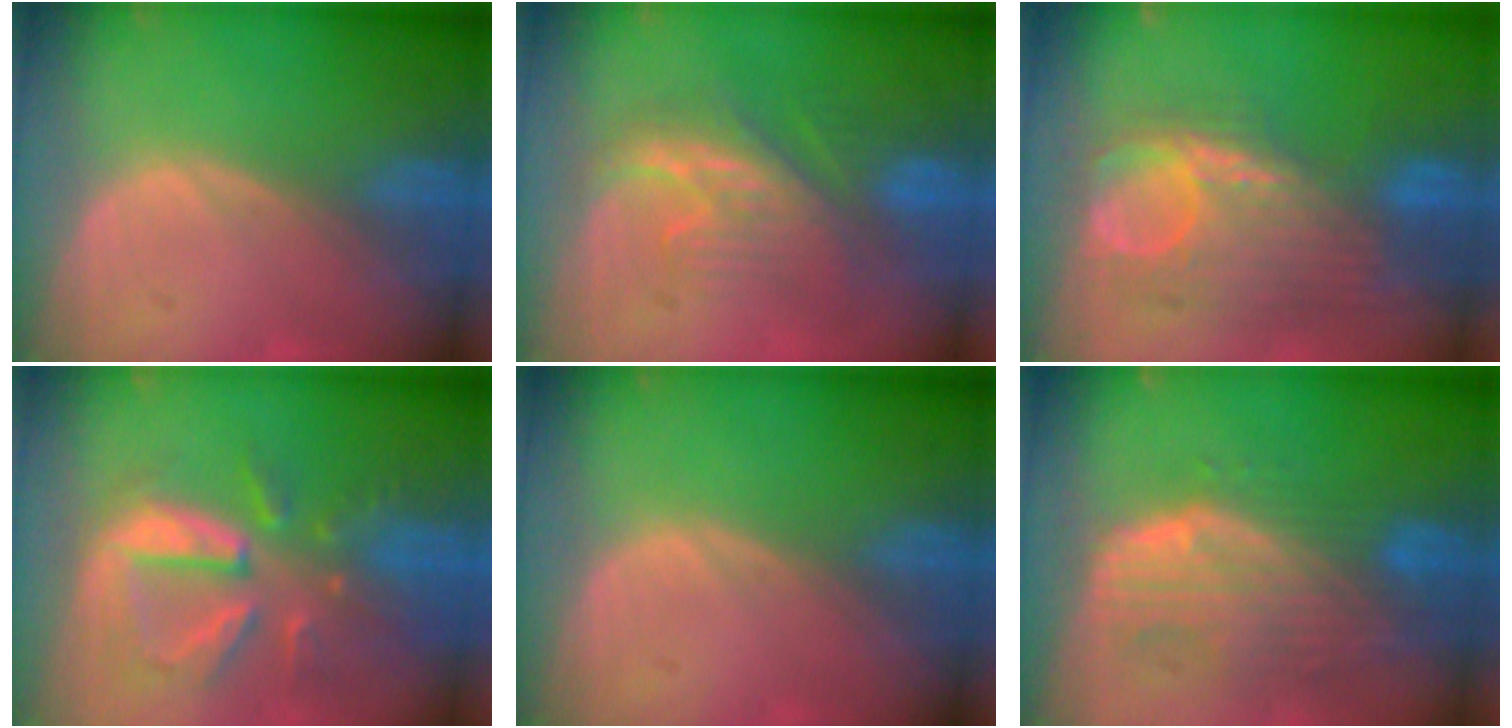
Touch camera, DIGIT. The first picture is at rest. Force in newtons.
{"total": 8.1, "press": 7.9, "slide": 1.6}
{"total": 10.4, "press": 9.9, "slide": 3.0}
{"total": 10.6, "press": 9.3, "slide": 5.0}
{"total": 0.0}
{"total": 10.5, "press": 9.0, "slide": 5.3}